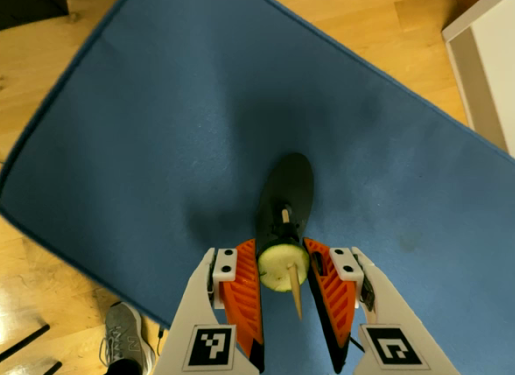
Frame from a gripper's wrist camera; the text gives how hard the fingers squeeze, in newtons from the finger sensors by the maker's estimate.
{"total": 8.5, "left": 8.5, "right": 8.4}